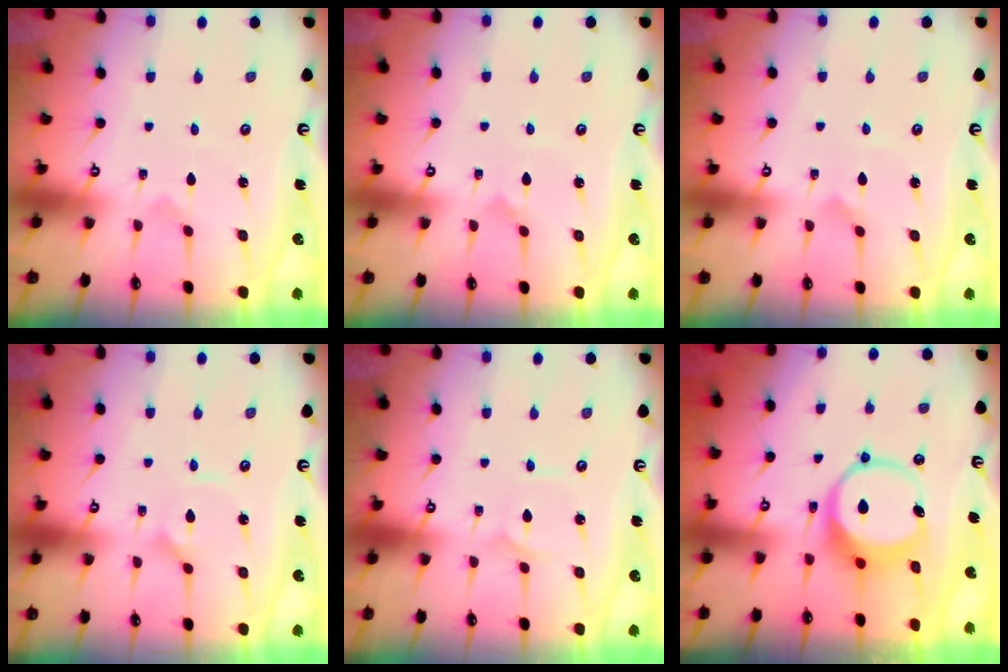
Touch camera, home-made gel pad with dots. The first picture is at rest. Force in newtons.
{"total": 1.7, "press": 1.7, "slide": 0.2}
{"total": 2.3, "press": 2.3, "slide": 0.2}
{"total": 2.3, "press": 2.2, "slide": 0.7}
{"total": 1.4, "press": 1.3, "slide": 0.1}
{"total": 8.9, "press": 8.7, "slide": 1.6}